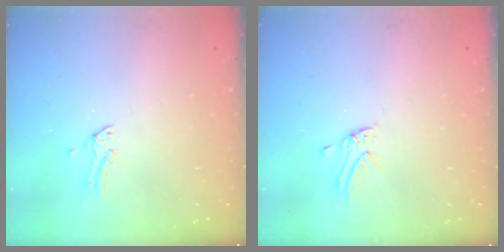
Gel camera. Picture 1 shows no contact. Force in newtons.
{"total": 1.4, "press": 1.4, "slide": 0.1}